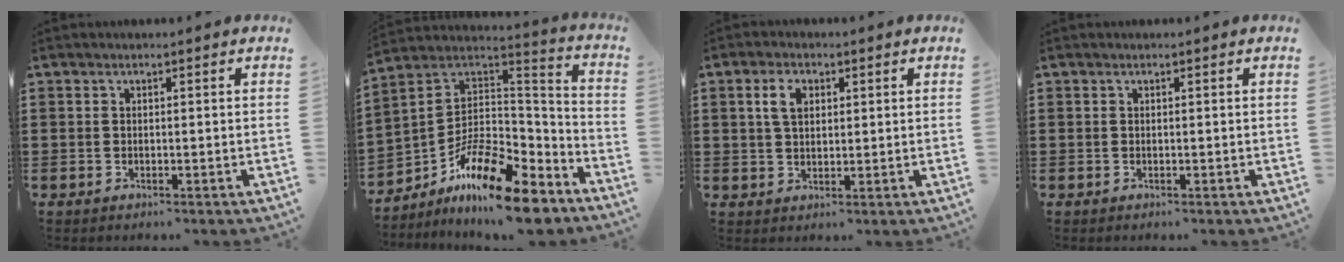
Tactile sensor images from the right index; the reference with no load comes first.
{"total": 14.1, "force": [-9.6, 4.6, 9.3], "torque": [-0.171, 0.026, -0.173]}
{"total": 4.0, "force": [1.3, 2.5, 2.9], "torque": [-0.066, 0.013, 0.022]}
{"total": 0.0}